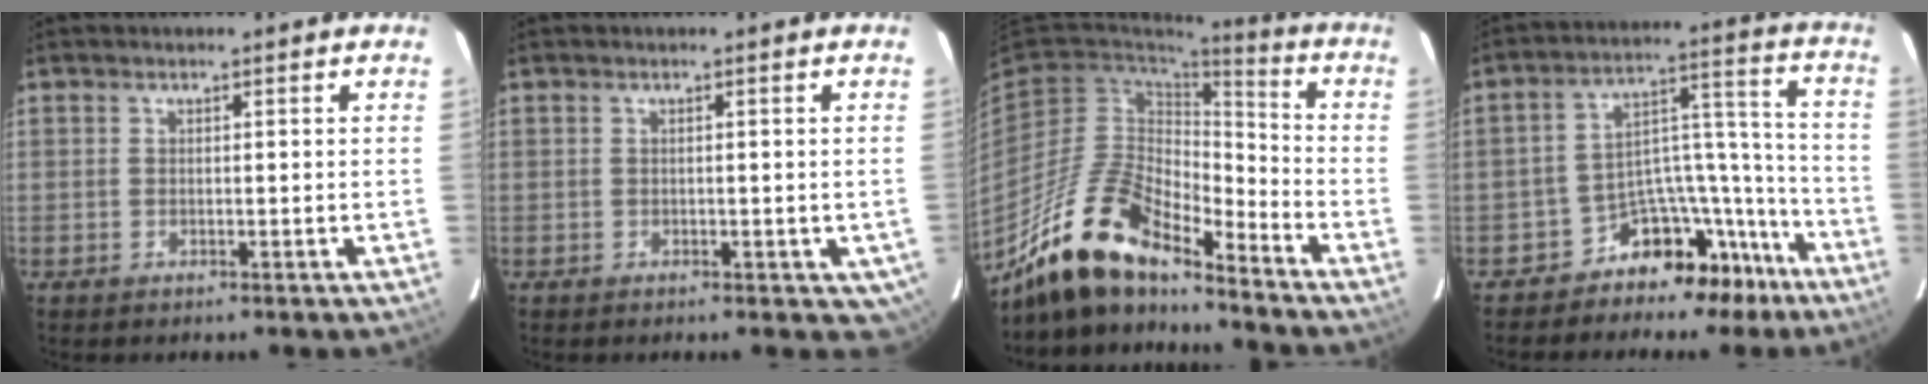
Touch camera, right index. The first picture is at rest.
{"total": 3.1, "force": [-0.8, 2.4, 1.8], "torque": [-0.010, 0.005, -0.001]}
{"total": 17.6, "force": [-14.1, 5.4, 9.0], "torque": [-0.178, -0.004, -0.265]}
{"total": 12.4, "force": [-10.0, 6.9, 2.8], "torque": [-0.027, 0.082, -0.148]}